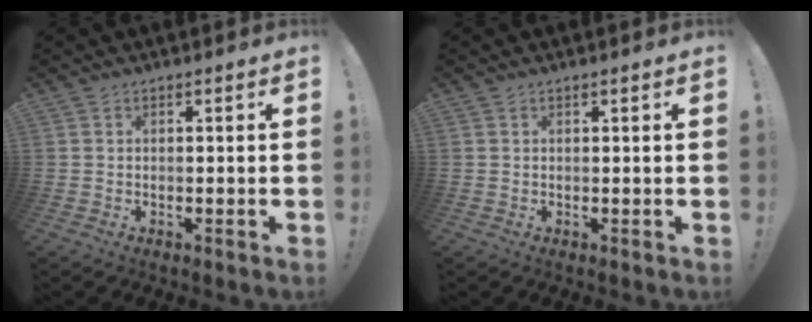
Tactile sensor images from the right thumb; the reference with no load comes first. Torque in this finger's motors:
{"motor_torque": [0.08, 0.02, -0.11, 0.06, 0.07]}